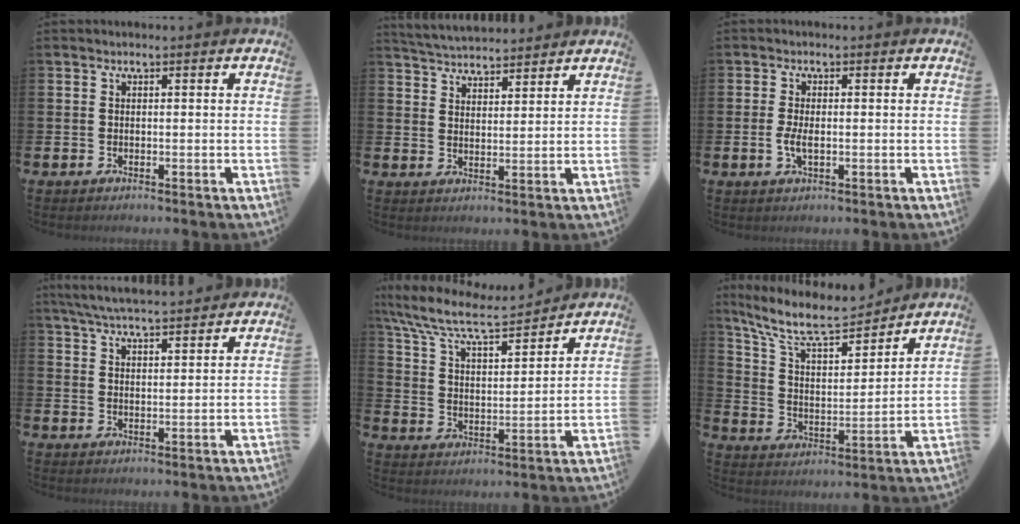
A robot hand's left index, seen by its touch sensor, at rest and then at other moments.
{"total": 4.4, "force": [4.3, 0.6, 0.0], "torque": [-0.020, -0.022, 0.078]}
{"total": 2.5, "force": [-0.2, 1.1, 2.3], "torque": [-0.039, 0.002, -0.007]}
{"total": 5.8, "force": [5.6, 0.4, 1.5], "torque": [-0.050, -0.019, 0.102]}
{"total": 8.8, "force": [7.9, 1.7, 3.5], "torque": [-0.108, -0.051, 0.135]}
{"total": 9.5, "force": [8.5, 2.3, 3.7], "torque": [-0.105, -0.052, 0.148]}